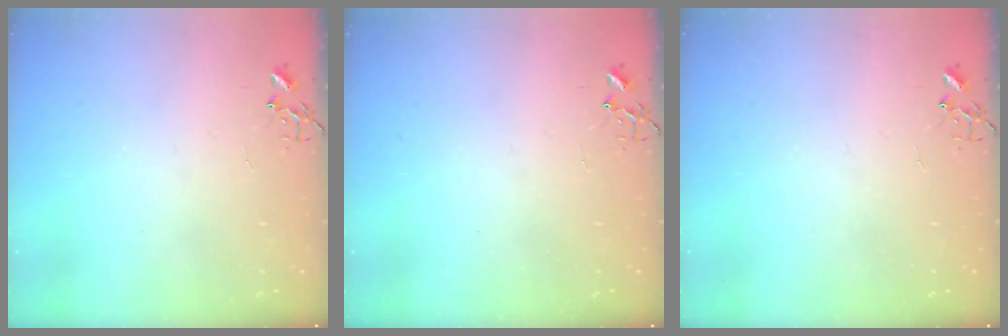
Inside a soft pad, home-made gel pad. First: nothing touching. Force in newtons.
{"total": 0.0}
{"total": 0.0}